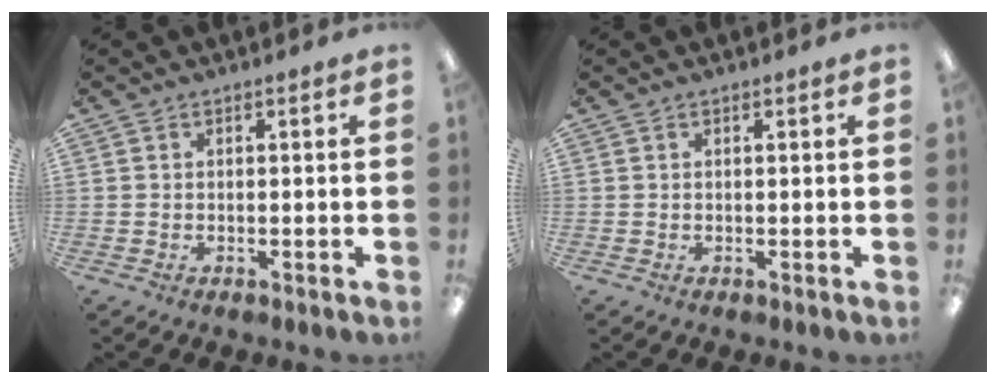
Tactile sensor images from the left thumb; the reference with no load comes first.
{"total": 0.0}